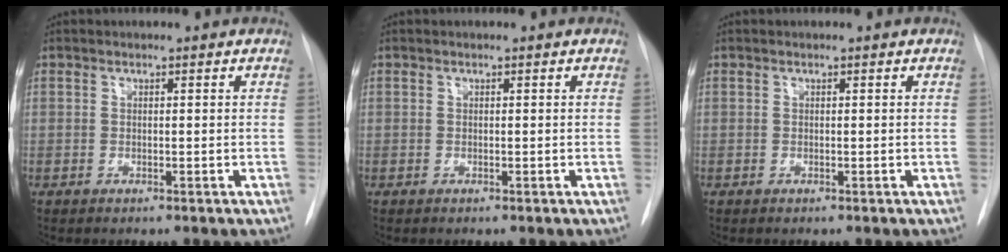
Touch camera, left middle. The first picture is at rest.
{"total": 0.0}
{"total": 0.0}